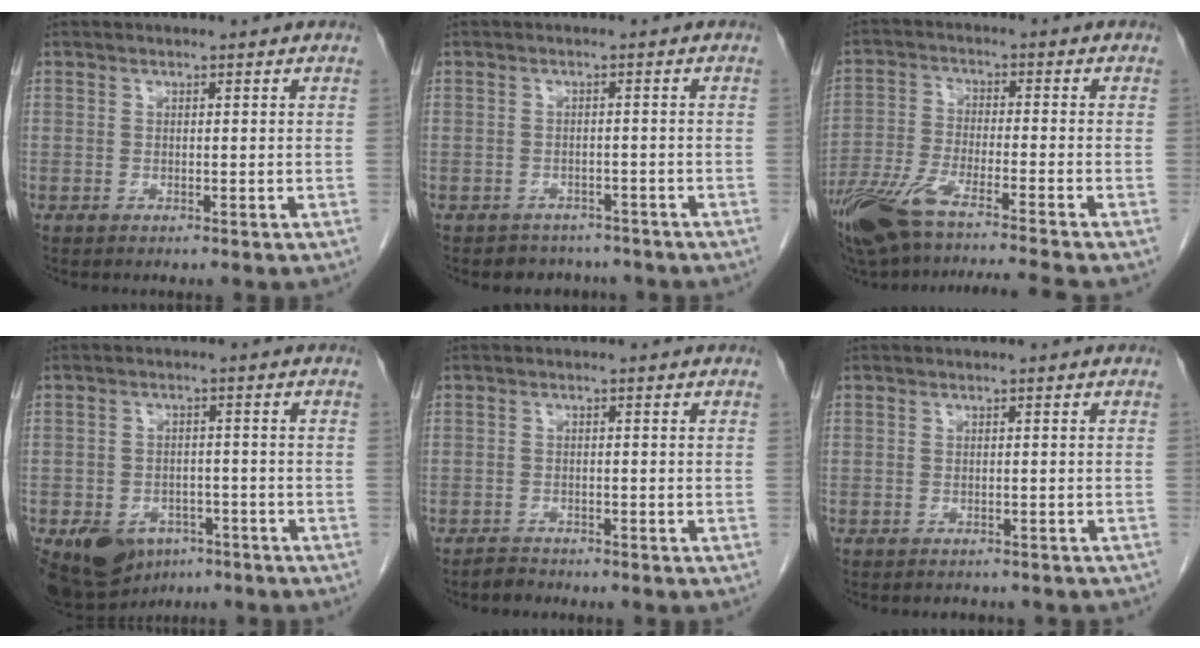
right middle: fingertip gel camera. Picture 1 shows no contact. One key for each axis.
{"total": 4.5, "fx": -3.8, "fy": 2.4, "fz": 0.0, "tx": 0.000, "ty": 0.013, "tz": -0.048}
{"total": 15.3, "fx": -12.3, "fy": -0.2, "fz": 9.1, "tx": -0.180, "ty": -0.033, "tz": -0.213}
{"total": 9.9, "fx": -6.0, "fy": 6.4, "fz": 4.7, "tx": -0.074, "ty": 0.008, "tz": -0.086}
{"total": 1.5, "fx": -1.4, "fy": 0.4, "fz": -0.3, "tx": -0.003, "ty": -0.004, "tz": -0.026}
{"total": 4.3, "fx": -3.7, "fy": 1.6, "fz": 1.3, "tx": -0.018, "ty": -0.002, "tz": -0.038}